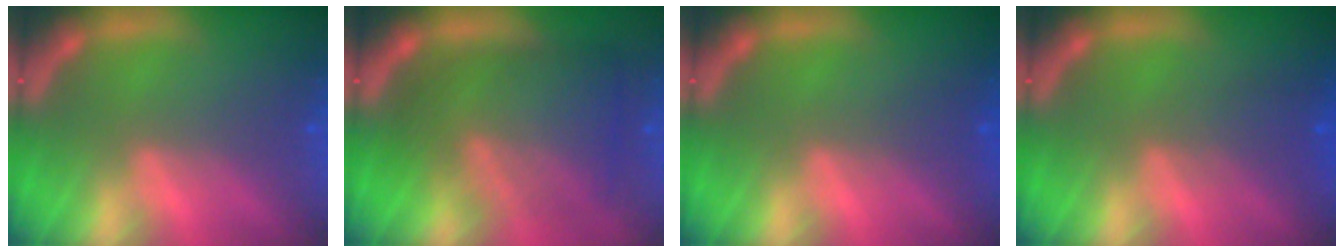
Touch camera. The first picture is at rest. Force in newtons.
{"total": 9.1}
{"total": 0.9}
{"total": 2.5}